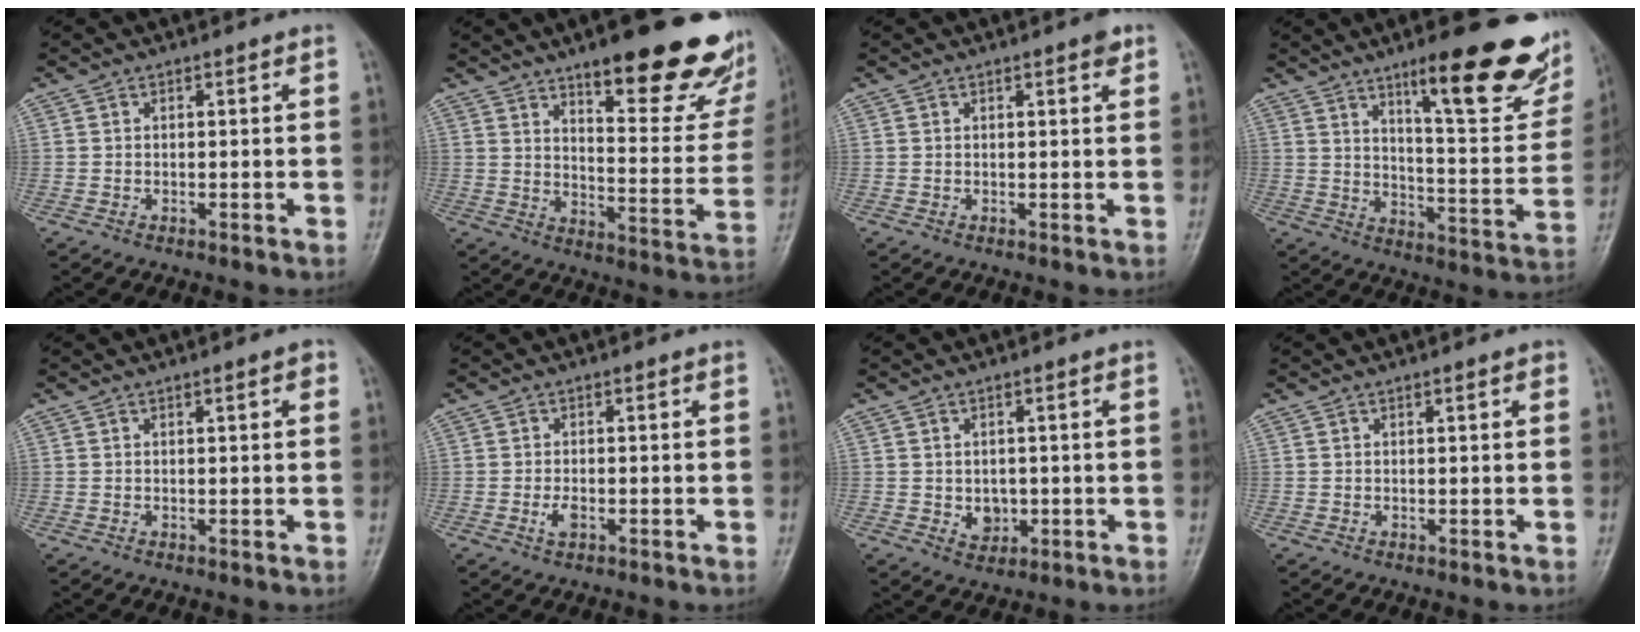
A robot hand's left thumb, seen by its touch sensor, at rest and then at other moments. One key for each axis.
{"total": 24.3, "fx": 15.6, "fy": 7.2, "fz": 17.1, "tx": -0.183, "ty": -0.087, "tz": 0.214}
{"total": 1.8, "fx": 1.1, "fy": 0.4, "fz": 1.4, "tx": -0.018, "ty": -0.004, "tz": 0.012}
{"total": 23.3, "fx": 14.3, "fy": 5.7, "fz": 17.4, "tx": -0.194, "ty": -0.074, "tz": 0.208}
{"total": 1.8, "fx": 0.7, "fy": 0.4, "fz": 1.6, "tx": -0.019, "ty": 0.002, "tz": 0.008}
{"total": 2.0, "fx": -0.6, "fy": 1.0, "fz": 1.7, "tx": -0.032, "ty": -0.001, "tz": -0.012}
{"total": 3.5, "fx": -0.3, "fy": 2.8, "fz": 2.0, "tx": -0.015, "ty": -0.001, "tz": 0.004}
{"total": 1.3, "fx": 0.6, "fy": 0.3, "fz": 1.1, "tx": -0.016, "ty": 0.001, "tz": 0.007}